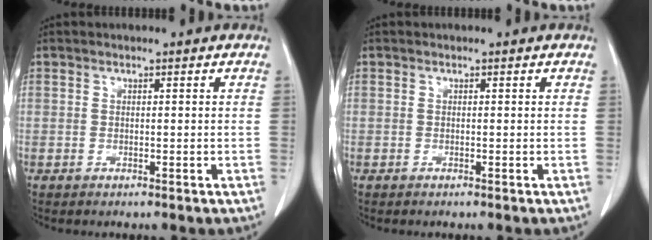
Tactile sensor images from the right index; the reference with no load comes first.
{"total": 0.0}